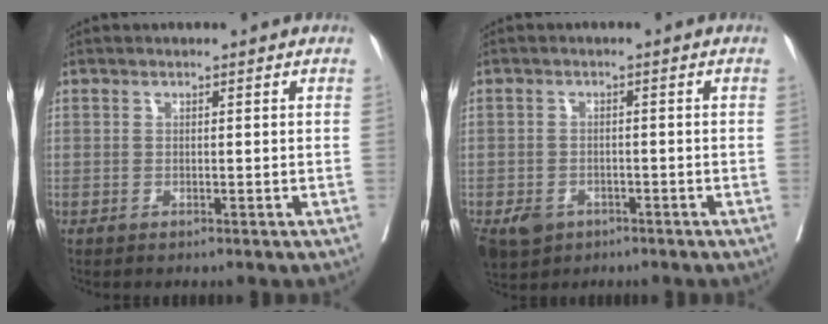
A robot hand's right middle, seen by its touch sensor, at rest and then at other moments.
{"total": 6.6, "force": [-3.8, 4.9, 2.4], "torque": [-0.048, -0.002, -0.055]}